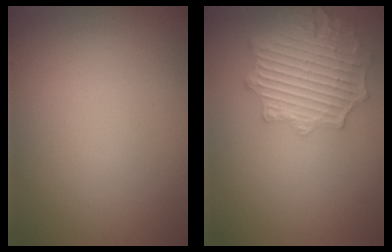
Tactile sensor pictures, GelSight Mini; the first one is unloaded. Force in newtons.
{"total": 6.3, "press": 5.1, "slide": 3.7}